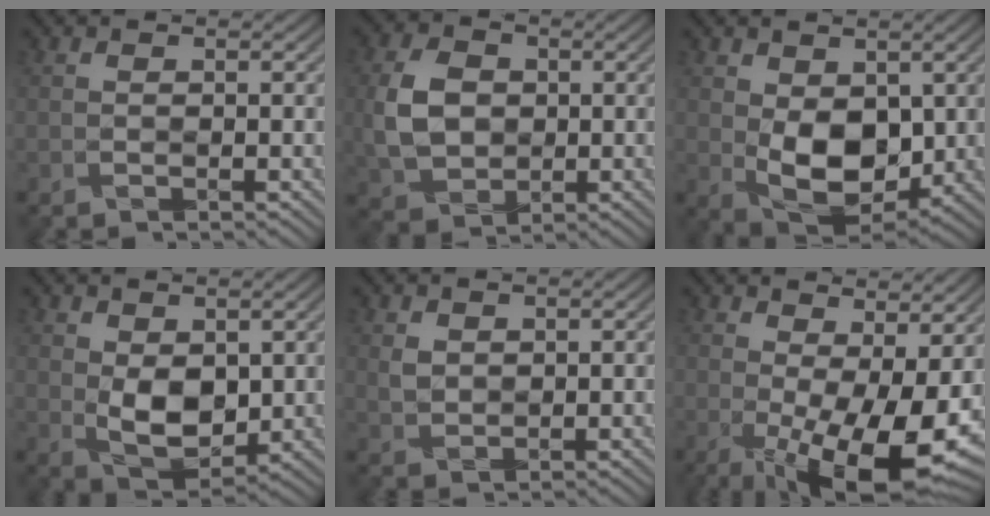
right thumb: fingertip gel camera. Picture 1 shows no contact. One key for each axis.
{"total": 7.8, "fx": -0.1, "fy": 6.1, "fz": 4.8, "tx": -0.120, "ty": 0.001, "tz": -0.008}
{"total": 7.7, "fx": 0.4, "fy": 5.1, "fz": 5.8, "tx": -0.121, "ty": -0.009, "tz": 0.009}
{"total": 5.8, "fx": 0.6, "fy": 3.7, "fz": 4.4, "tx": -0.094, "ty": -0.008, "tz": 0.012}
{"total": 2.1, "fx": 0.9, "fy": 1.6, "fz": 1.0, "tx": -0.026, "ty": -0.002, "tz": 0.017}
{"total": 13.2, "fx": -0.4, "fy": 5.0, "fz": 12.2, "tx": -0.173, "ty": 0.002, "tz": 0.008}